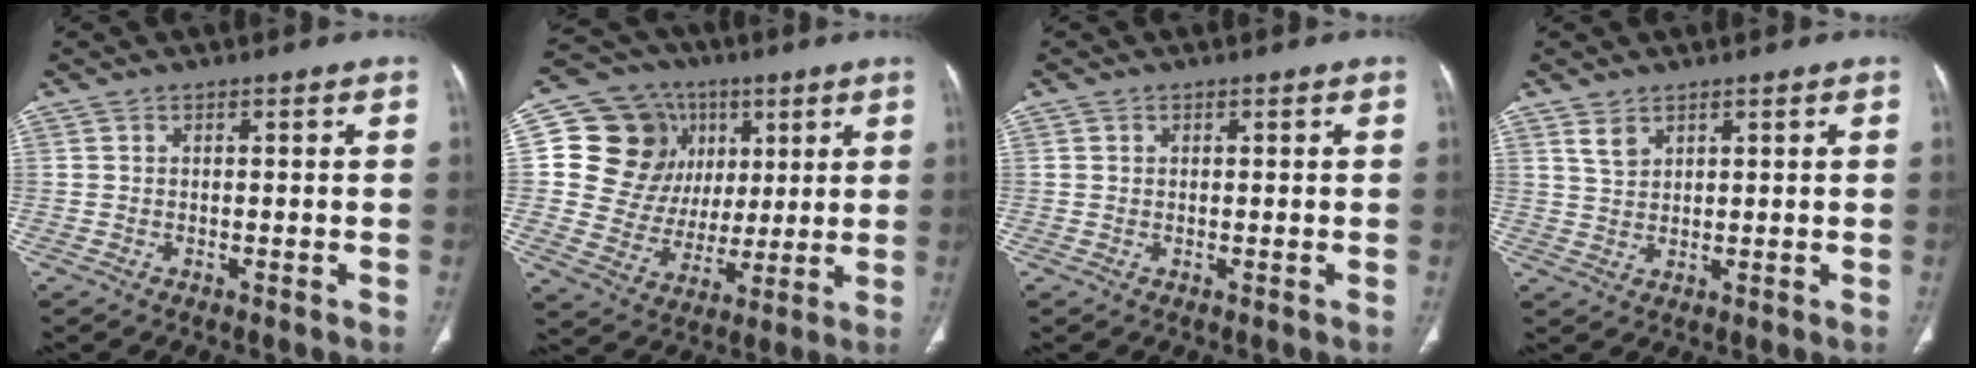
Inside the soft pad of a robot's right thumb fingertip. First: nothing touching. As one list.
[{"total": 17.9, "force": [5.1, 15.7, 6.9], "torque": [-0.068, 0.015, 0.105]}, {"total": 0.7, "force": [0.3, 0.6, 0.1], "torque": [0.004, -0.001, 0.005]}, {"total": 2.9, "force": [2.0, 1.6, 1.3], "torque": [-0.021, -0.010, 0.048]}]